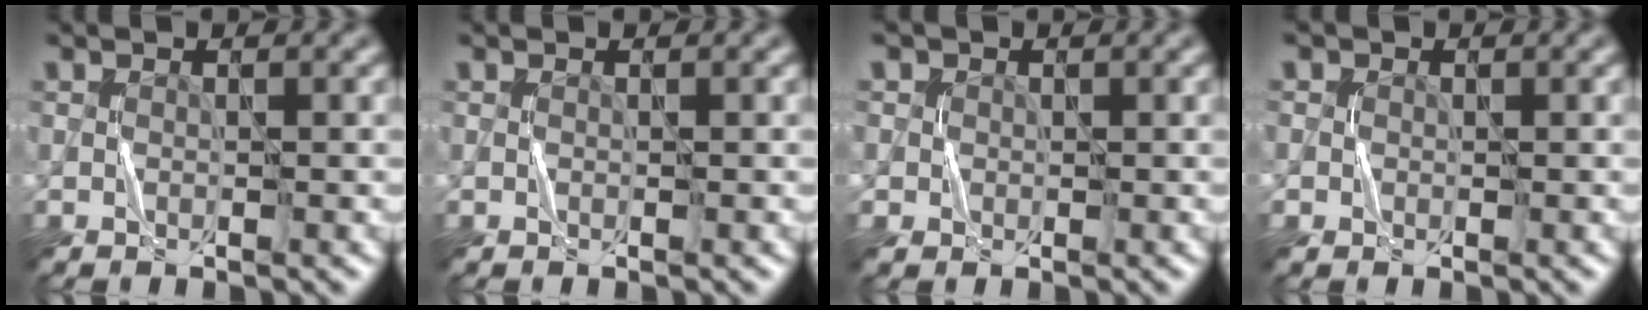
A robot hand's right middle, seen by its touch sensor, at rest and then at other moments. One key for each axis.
{"total": 0.0}
{"total": 3.2, "fx": 1.1, "fy": 2.8, "fz": 0.9, "tx": -0.011, "ty": 0.011, "tz": 0.006}
{"total": 1.8, "fx": 0.4, "fy": 1.7, "fz": 0.4, "tx": 0.000, "ty": 0.007, "tz": -0.005}